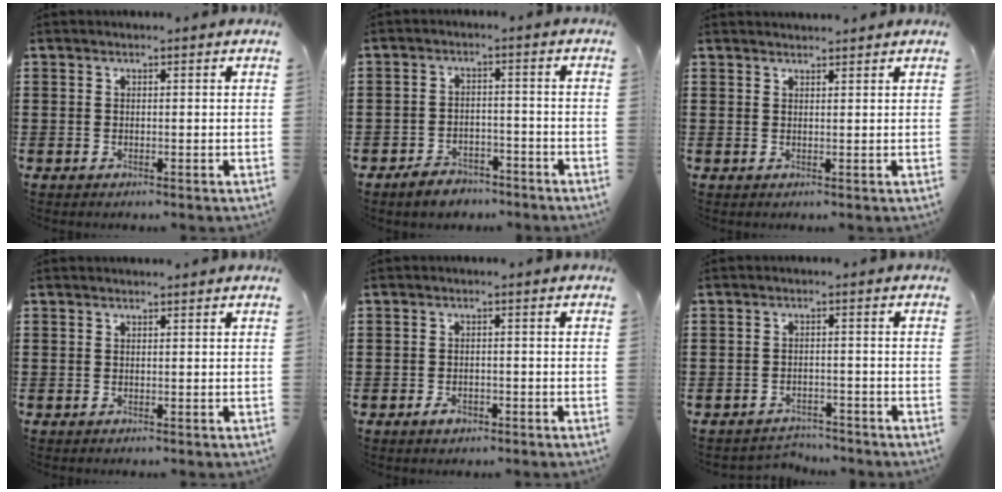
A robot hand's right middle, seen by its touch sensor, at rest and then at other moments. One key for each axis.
{"total": 3.4, "fx": -3.2, "fy": 1.0, "fz": 0.2, "tx": -0.007, "ty": 0.011, "tz": -0.067}
{"total": 1.3, "fx": 1.3, "fy": 0.0, "fz": -0.1, "tx": -0.002, "ty": -0.002, "tz": 0.027}
{"total": 0.0}
{"total": 1.6, "fx": -1.1, "fy": 0.9, "fz": 0.8, "tx": -0.017, "ty": 0.002, "tz": -0.022}
{"total": 2.5, "fx": -2.4, "fy": 0.4, "fz": -0.3, "tx": -0.002, "ty": 0.002, "tz": -0.053}